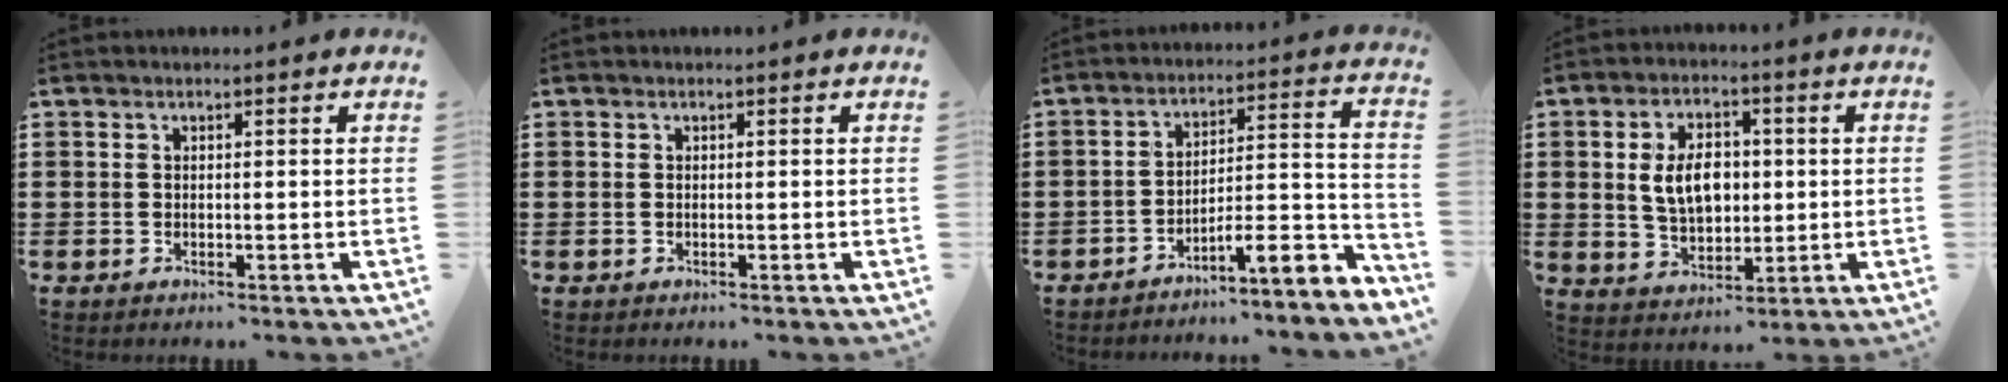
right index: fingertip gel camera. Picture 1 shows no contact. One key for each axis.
{"total": 0.0}
{"total": 6.9, "fx": -5.3, "fy": 0.7, "fz": 4.4, "tx": -0.062, "ty": -0.017, "tz": -0.103}
{"total": 7.3, "fx": 0.7, "fy": 4.7, "fz": 5.6, "tx": -0.115, "ty": 0.004, "tz": 0.004}